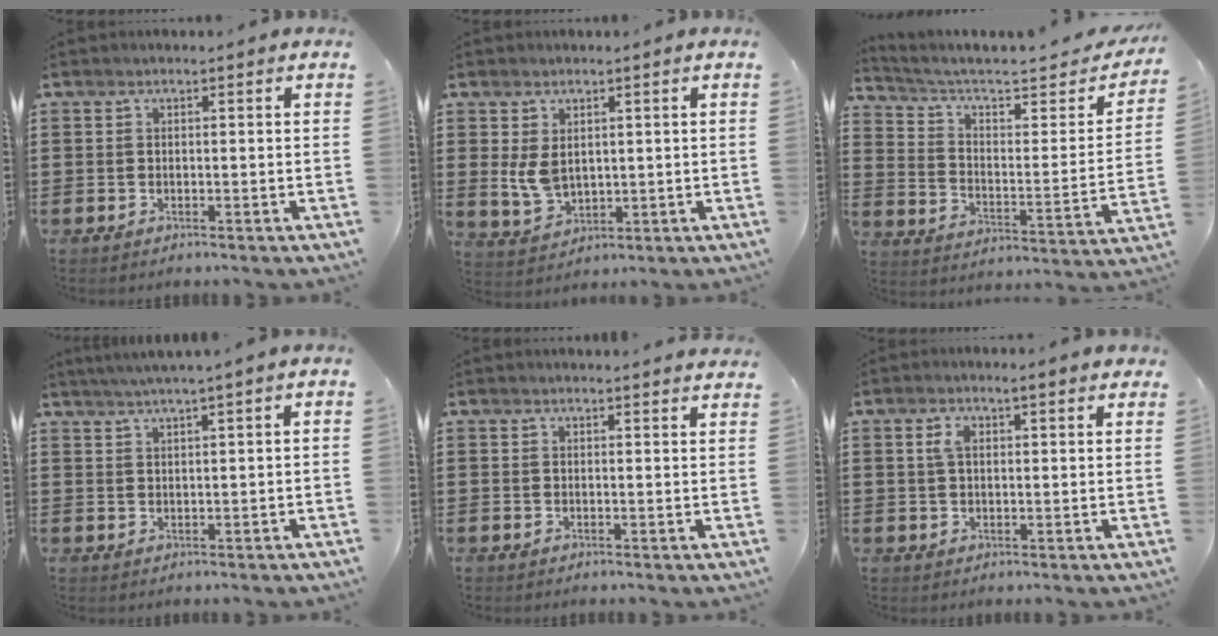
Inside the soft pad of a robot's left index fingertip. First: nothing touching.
{"total": 4.5, "force": [1.1, 3.1, 3.1], "torque": [-0.080, 0.003, 0.017]}
{"total": 5.0, "force": [3.9, 1.4, 2.9], "torque": [-0.073, -0.035, 0.058]}
{"total": 1.9, "force": [1.3, -0.6, 1.3], "torque": [-0.023, -0.001, 0.024]}
{"total": 1.5, "force": [1.4, -0.1, 0.2], "torque": [-0.006, 0.000, 0.028]}
{"total": 3.4, "force": [1.7, 1.1, 2.8], "torque": [-0.059, 0.008, 0.027]}